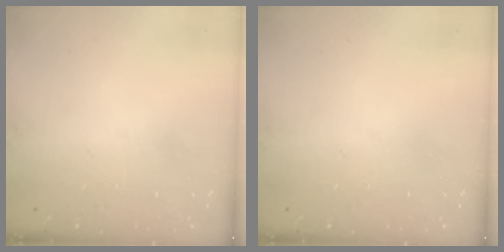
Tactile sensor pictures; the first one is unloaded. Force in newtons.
{"total": 0.0}